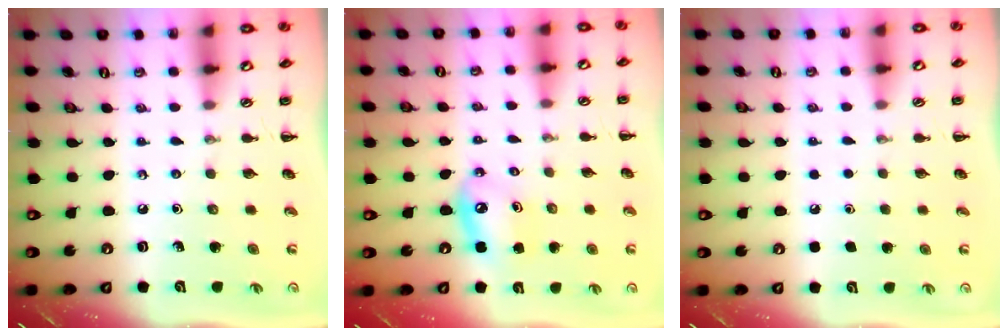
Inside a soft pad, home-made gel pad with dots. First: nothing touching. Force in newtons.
{"total": 7.5, "press": 7.3, "slide": 1.8}
{"total": 1.8, "press": 1.8, "slide": 0.1}